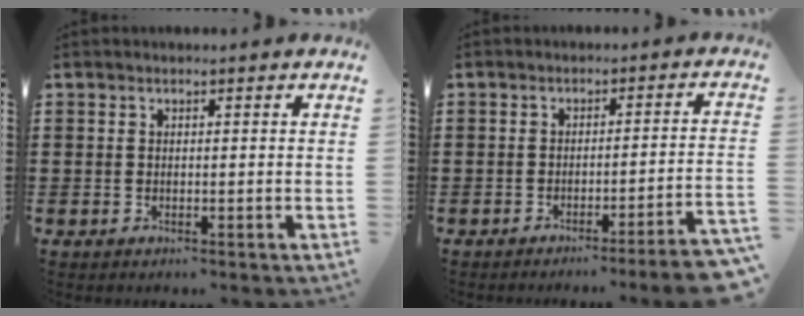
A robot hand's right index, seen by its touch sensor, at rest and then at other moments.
{"total": 4.0, "force": [-3.3, -0.7, 2.2], "torque": [-0.038, -0.017, -0.064]}